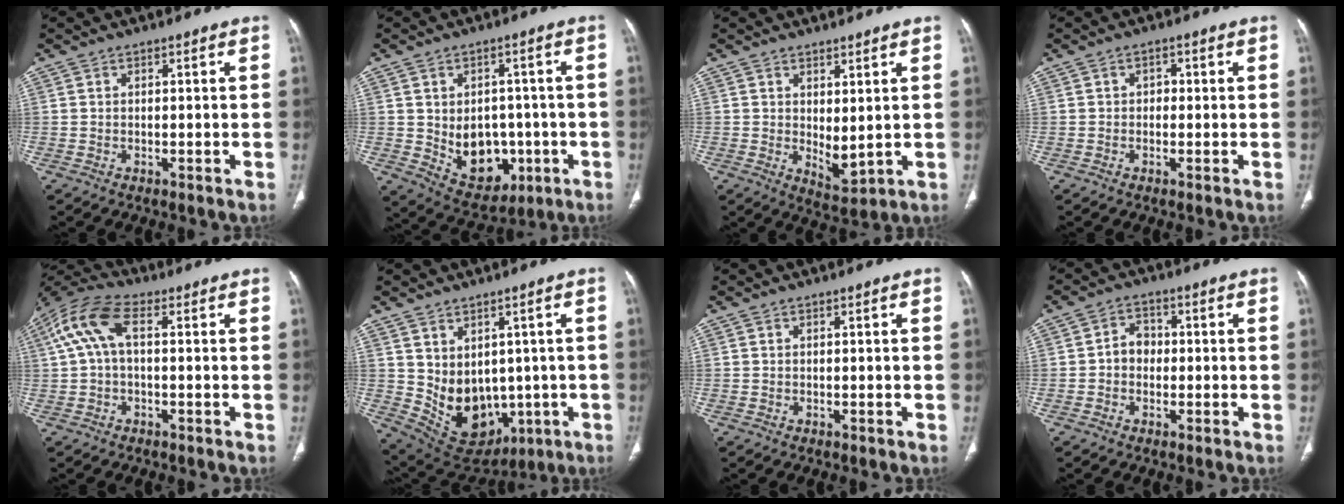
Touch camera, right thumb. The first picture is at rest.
{"total": 12.1, "force": [-1.9, 9.1, 7.7], "torque": [-0.073, 0.010, -0.001]}
{"total": 4.8, "force": [0.9, 2.2, 4.2], "torque": [-0.058, -0.022, 0.026]}
{"total": 1.6, "force": [0.0, 1.2, 0.9], "torque": [-0.004, 0.005, -0.004]}
{"total": 9.8, "force": [1.6, 4.9, 8.3], "torque": [-0.188, 0.036, 0.024]}
{"total": 13.2, "force": [-0.9, 10.0, 8.6], "torque": [-0.102, -0.003, 0.031]}
{"total": 0.0}
{"total": 3.9, "force": [-0.4, 3.3, 2.1], "torque": [-0.015, 0.017, -0.016]}